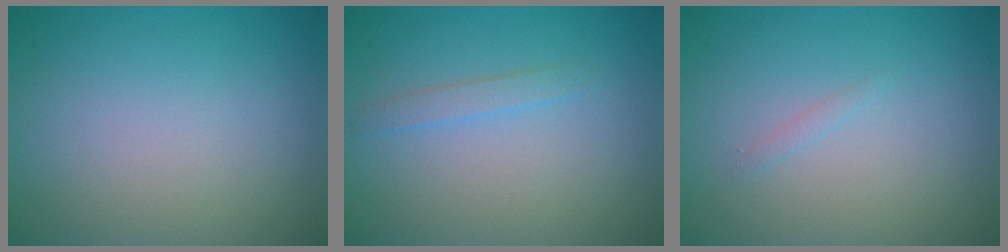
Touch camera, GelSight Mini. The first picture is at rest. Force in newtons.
{"total": 1.1, "press": 1.1, "slide": 0.2}
{"total": 0.6, "press": 0.6, "slide": 0.0}